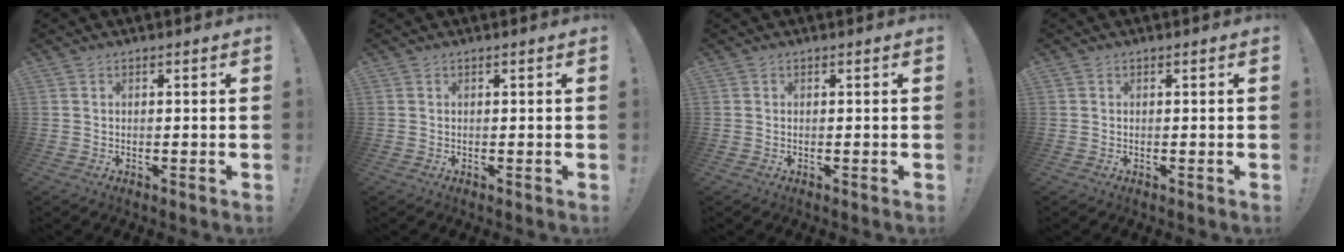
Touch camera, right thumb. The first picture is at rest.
{"total": 0.0}
{"total": 0.0}
{"total": 0.0}